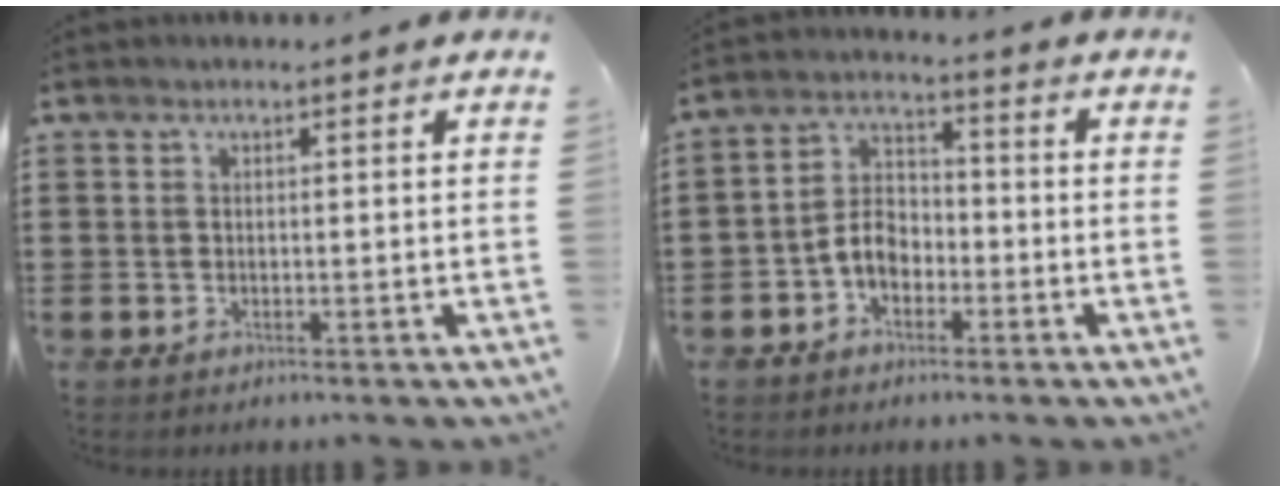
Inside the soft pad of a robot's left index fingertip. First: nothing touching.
{"total": 5.3, "force": [-2.5, 3.5, 3.1], "torque": [-0.080, 0.008, -0.056]}